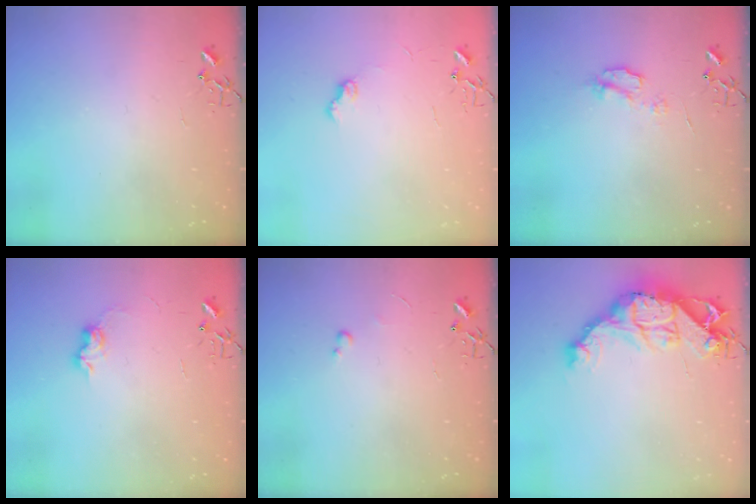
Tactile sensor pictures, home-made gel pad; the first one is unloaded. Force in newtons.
{"total": 6.4, "press": 6.4, "slide": 0.8}
{"total": 5.1, "press": 5.0, "slide": 0.7}
{"total": 7.4, "press": 7.4, "slide": 0.4}
{"total": 2.4, "press": 2.3, "slide": 0.4}
{"total": 18.1, "press": 18.0, "slide": 2.0}